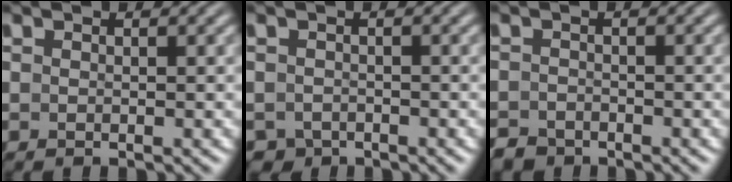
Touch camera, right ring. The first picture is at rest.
{"total": 2.9, "force": [-2.4, 1.6, 0.1], "torque": [-0.006, -0.022, -0.035]}
{"total": 2.6, "force": [-2.4, 0.8, -0.1], "torque": [0.000, -0.019, -0.036]}